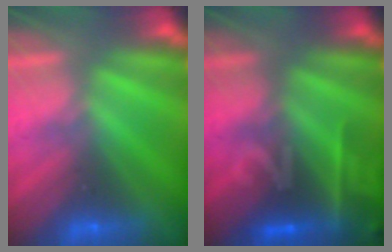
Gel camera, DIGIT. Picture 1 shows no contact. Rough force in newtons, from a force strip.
{"total": 2.3}